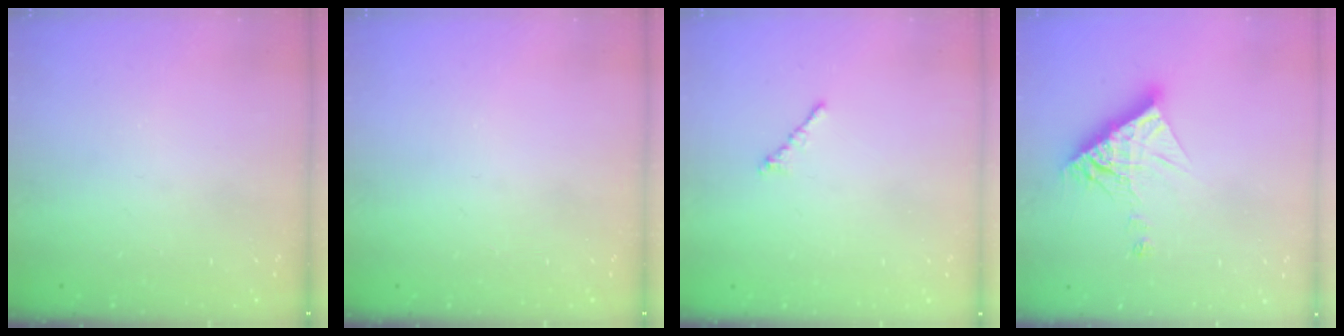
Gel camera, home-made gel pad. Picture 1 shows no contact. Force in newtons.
{"total": 0.0}
{"total": 0.9, "press": 0.7, "slide": 0.5}
{"total": 12.4, "press": 12.3, "slide": 1.0}